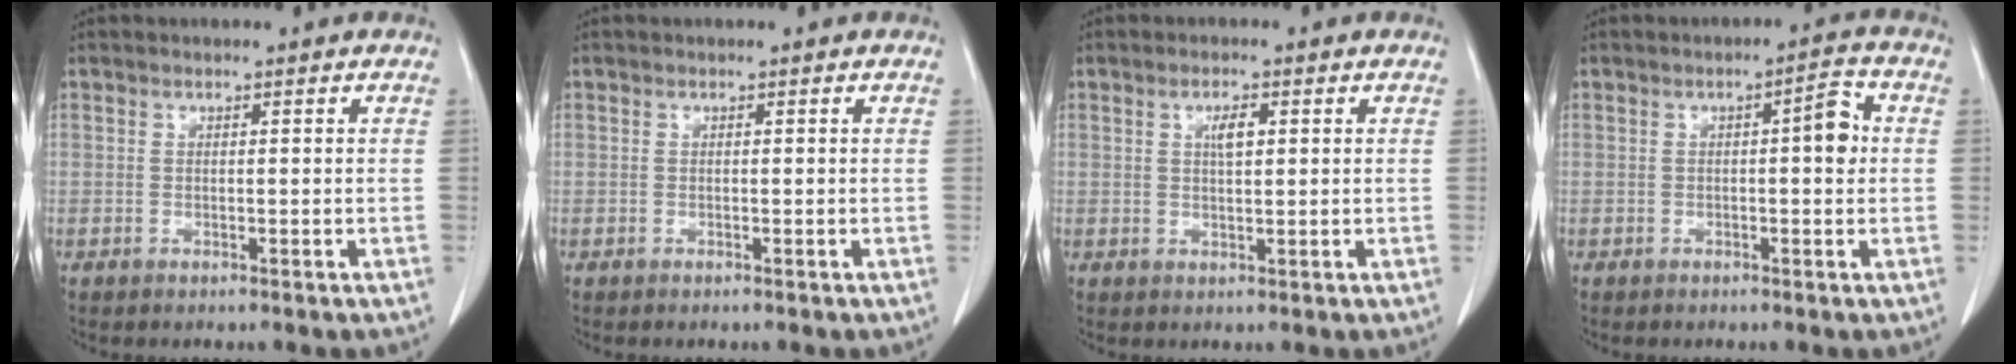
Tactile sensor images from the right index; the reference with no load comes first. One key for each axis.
{"total": 0.0}
{"total": 2.5, "fx": 0.8, "fy": 0.7, "fz": 2.2, "tx": -0.042, "ty": 0.000, "tz": 0.014}
{"total": 3.9, "fx": 0.4, "fy": 0.8, "fz": 3.8, "tx": -0.050, "ty": 0.010, "tz": 0.002}